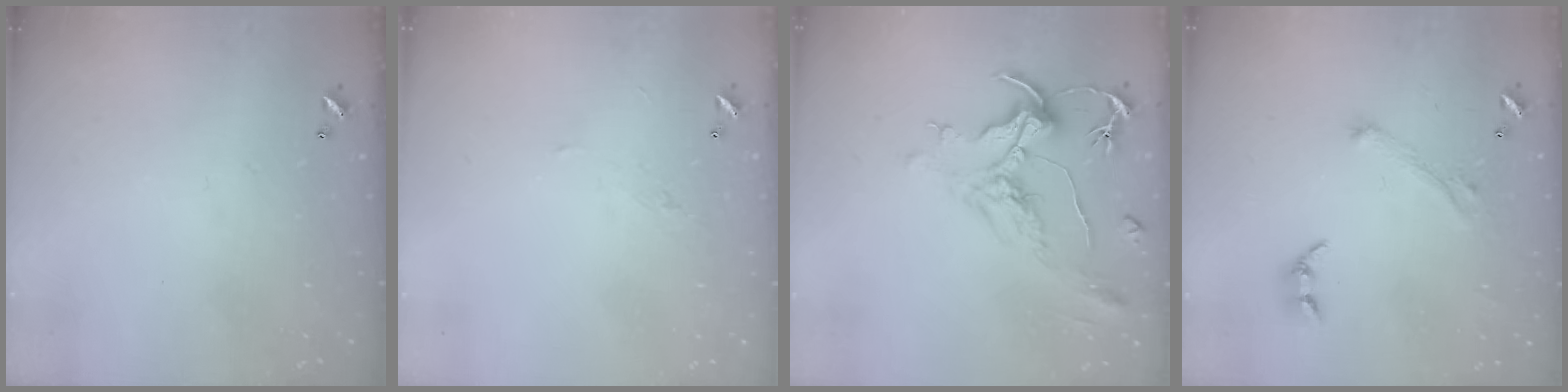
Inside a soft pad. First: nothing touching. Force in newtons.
{"total": 2.0, "press": 1.9, "slide": 0.5}
{"total": 2.2, "press": 1.7, "slide": 1.3}
{"total": 2.9, "press": 2.8, "slide": 0.8}